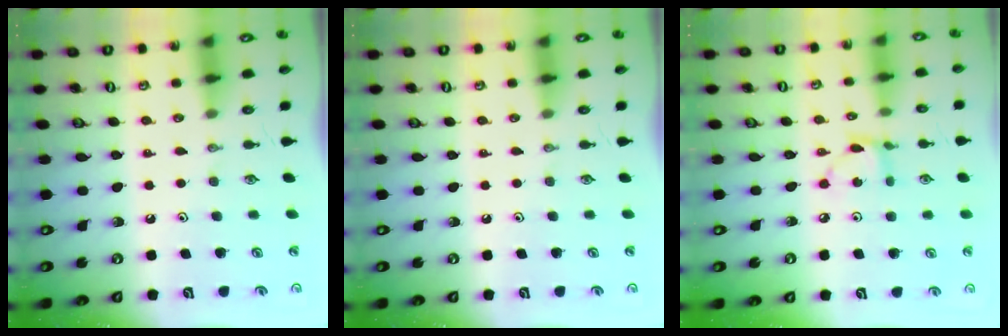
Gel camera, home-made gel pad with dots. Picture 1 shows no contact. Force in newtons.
{"total": 0.0}
{"total": 4.3, "press": 4.3, "slide": 0.2}